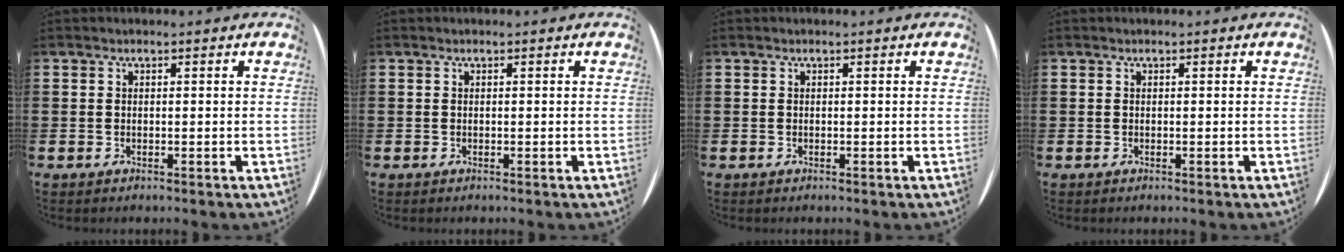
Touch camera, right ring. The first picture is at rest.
{"total": 0.0}
{"total": 0.0}
{"total": 0.0}